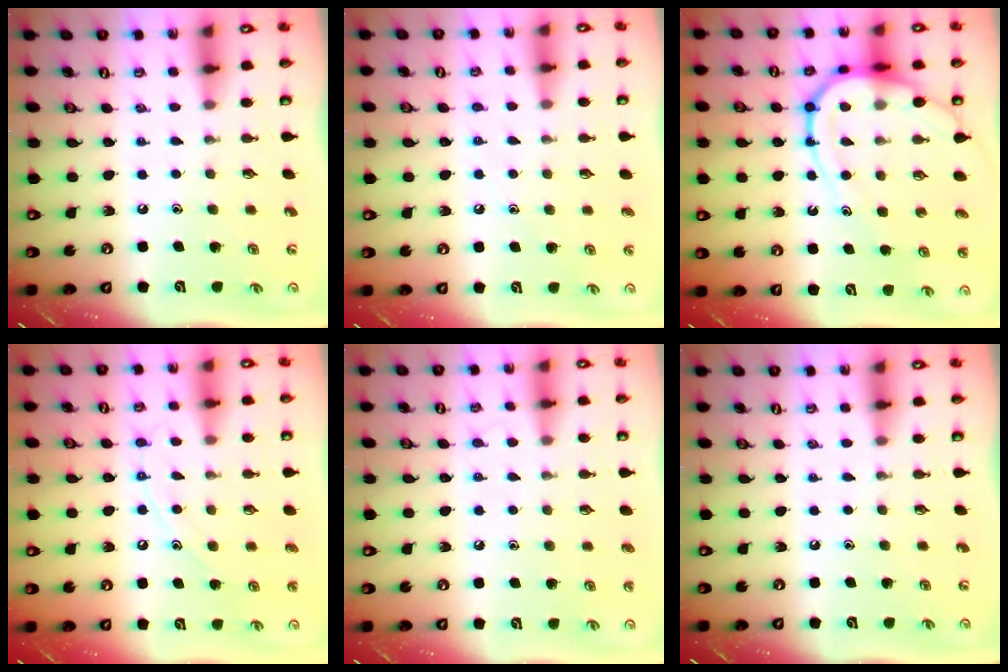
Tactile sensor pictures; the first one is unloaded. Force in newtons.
{"total": 4.5, "press": 4.4, "slide": 0.4}
{"total": 13.4, "press": 13.3, "slide": 1.3}
{"total": 9.0, "press": 9.0, "slide": 0.8}
{"total": 4.3, "press": 4.3, "slide": 0.4}
{"total": 0.0}